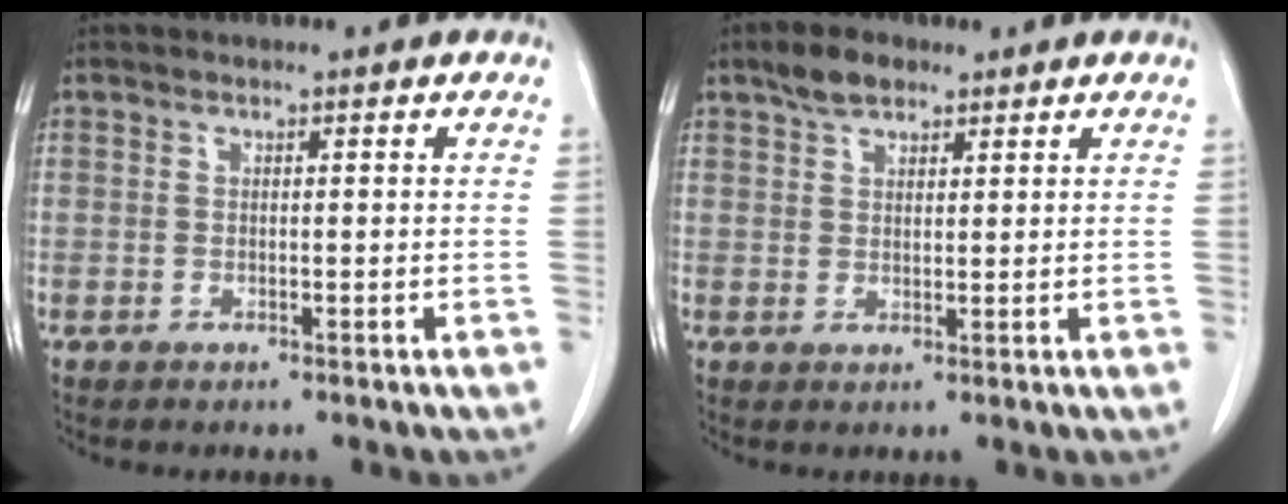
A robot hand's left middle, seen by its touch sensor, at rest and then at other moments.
{"total": 3.9, "force": [2.8, 1.8, 1.9], "torque": [-0.042, 0.009, 0.052]}